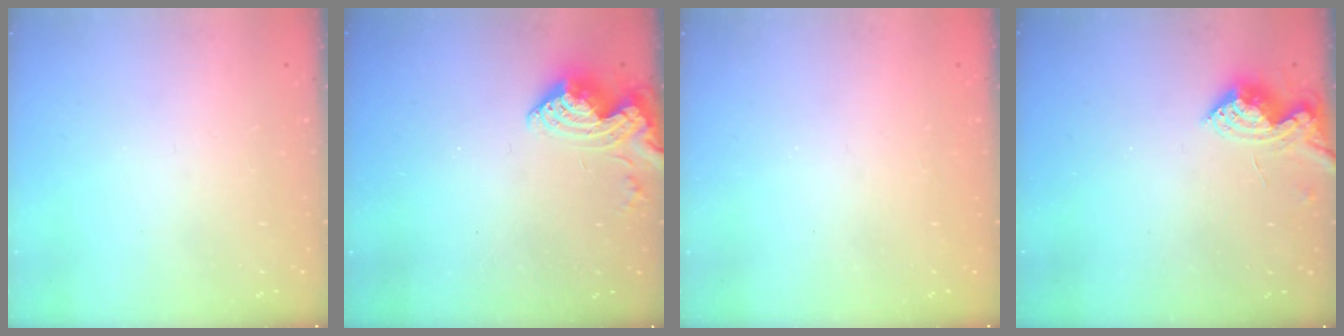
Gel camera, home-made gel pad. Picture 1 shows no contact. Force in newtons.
{"total": 9.7, "press": 9.7, "slide": 1.2}
{"total": 0.9, "press": 0.9, "slide": 0.4}
{"total": 9.1, "press": 9.1, "slide": 0.3}